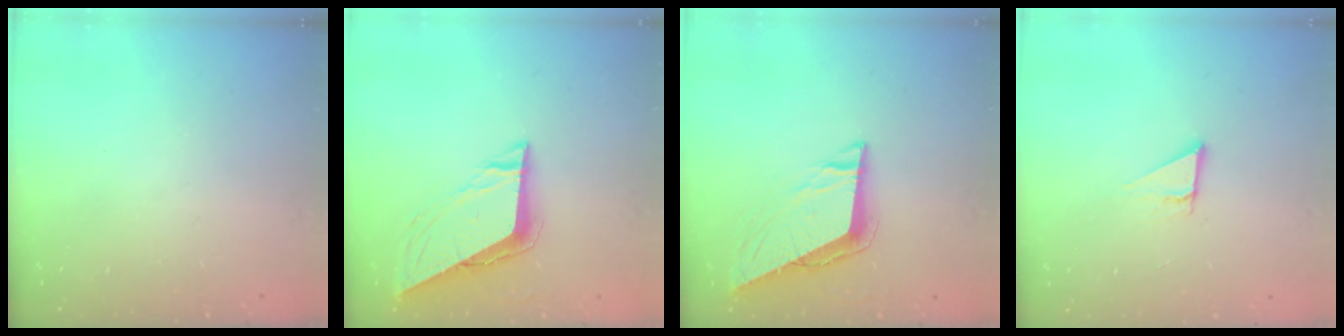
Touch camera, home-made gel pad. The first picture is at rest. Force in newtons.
{"total": 8.1, "press": 8.1, "slide": 0.3}
{"total": 8.4, "press": 8.4, "slide": 0.9}
{"total": 3.1, "press": 2.4, "slide": 1.9}